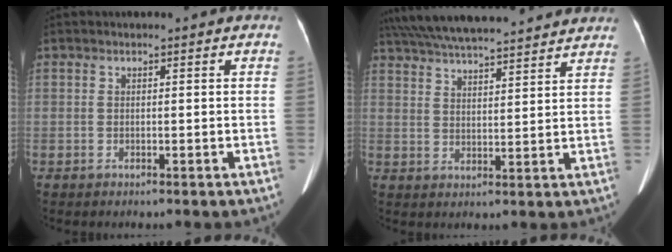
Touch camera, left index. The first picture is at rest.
{"total": 20.8, "force": [18.6, 3.1, 8.7], "torque": [-0.156, 0.052, 0.269]}